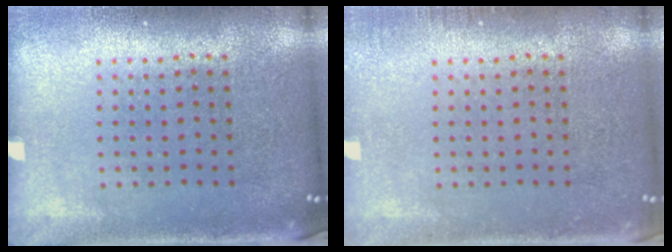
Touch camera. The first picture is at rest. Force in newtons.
{"total": 0.8, "press": 0.8, "slide": 0.0}